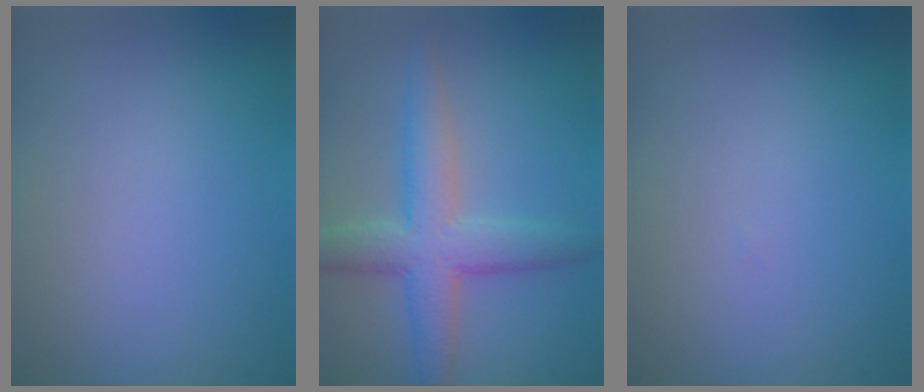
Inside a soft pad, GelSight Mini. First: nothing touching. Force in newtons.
{"total": 5.0, "press": 5.0, "slide": 0.3}
{"total": 0.0}